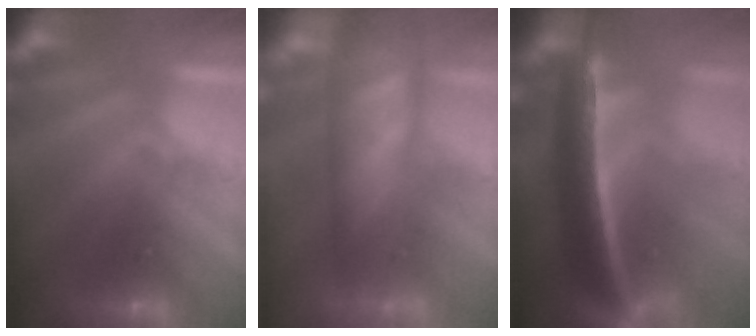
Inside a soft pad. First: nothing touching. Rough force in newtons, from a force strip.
{"total": 14.6}
{"total": 6.9}